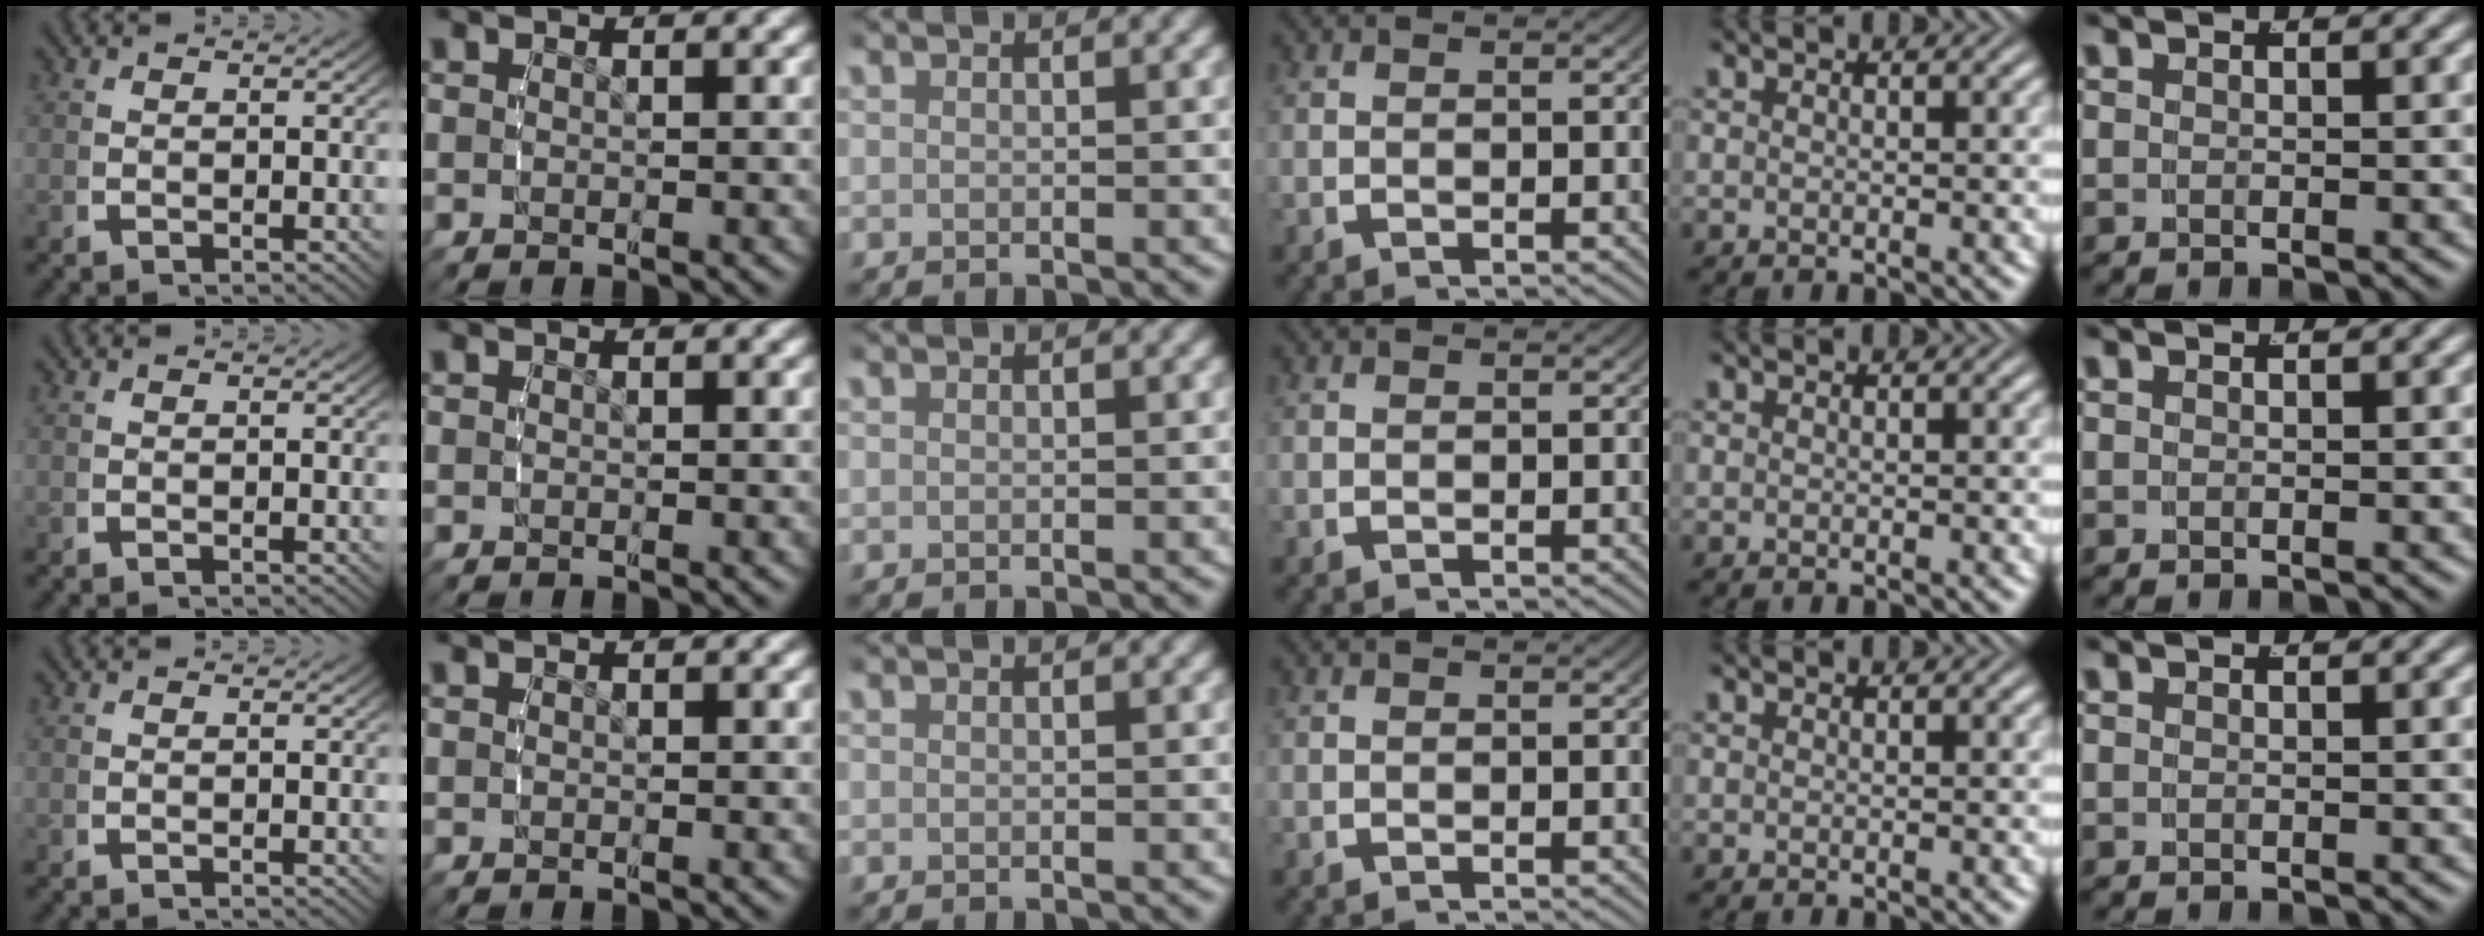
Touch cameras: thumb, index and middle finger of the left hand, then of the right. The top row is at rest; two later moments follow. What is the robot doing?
{"motion": "reach", "object": "jacket"}